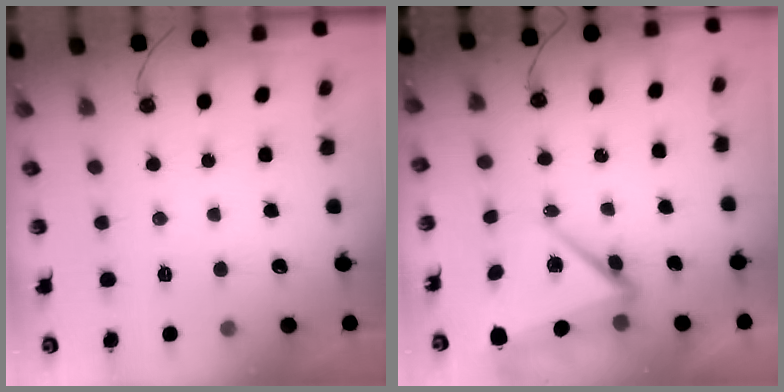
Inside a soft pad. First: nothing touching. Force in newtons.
{"total": 8.3, "press": 8.1, "slide": 1.6}